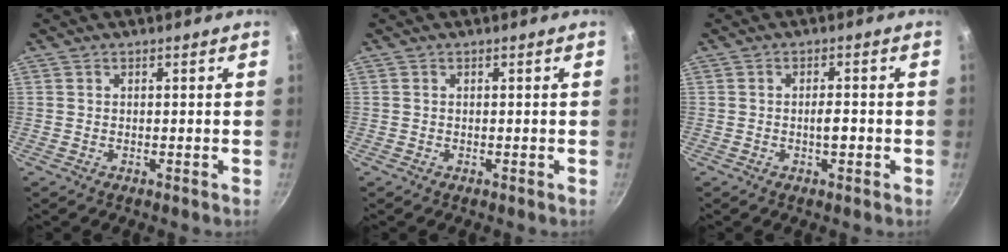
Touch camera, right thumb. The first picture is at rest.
{"total": 0.0}
{"total": 2.9, "force": [-0.8, 1.1, 2.6], "torque": [-0.034, 0.009, -0.013]}